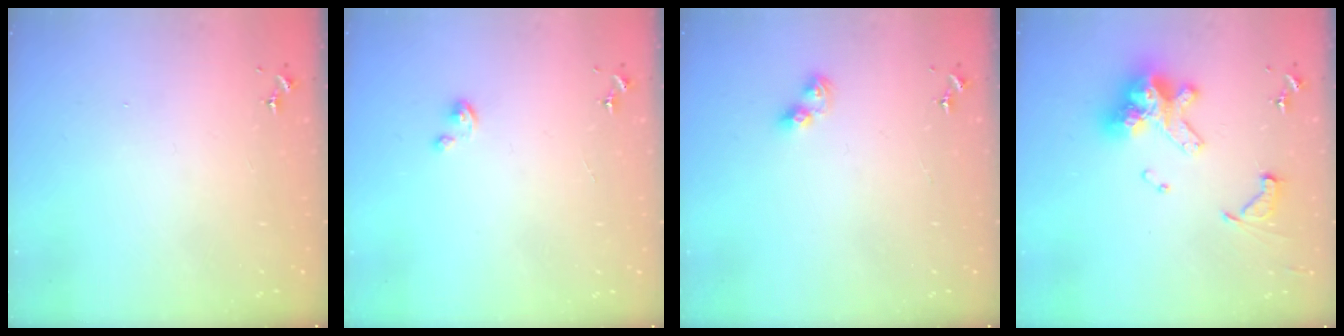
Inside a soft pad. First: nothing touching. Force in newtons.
{"total": 1.4, "press": 1.4, "slide": 0.1}
{"total": 5.9, "press": 5.9, "slide": 0.9}
{"total": 16.2, "press": 16.1, "slide": 1.9}